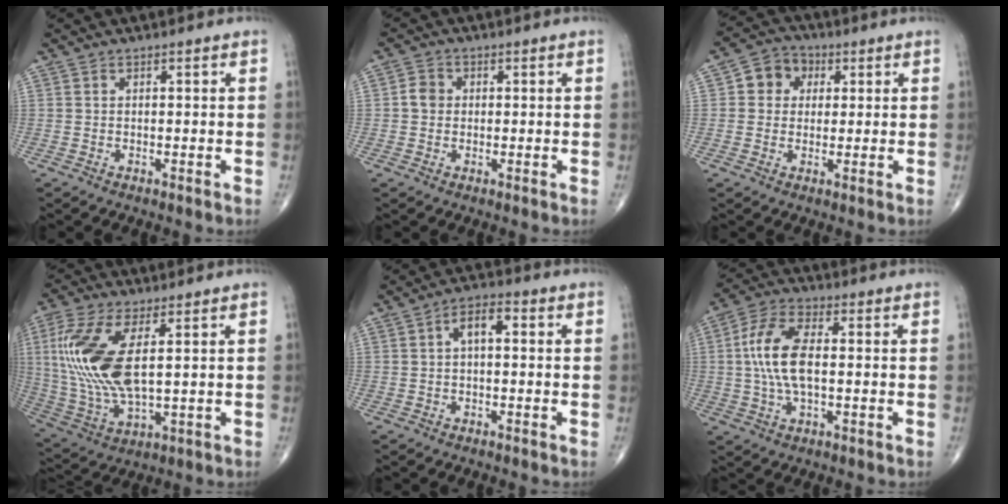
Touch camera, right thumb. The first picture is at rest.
{"total": 2.8, "force": [0.1, 2.5, 1.3], "torque": [-0.014, 0.005, -0.004]}
{"total": 6.4, "force": [1.5, 5.6, 2.8], "torque": [-0.014, 0.008, 0.015]}
{"total": 16.8, "force": [3.2, 7.0, 14.9], "torque": [-0.341, -0.012, 0.069]}
{"total": 3.0, "force": [0.4, 1.4, 2.6], "torque": [-0.041, 0.012, 0.003]}
{"total": 9.3, "force": [0.3, 4.2, 8.3], "torque": [-0.172, 0.006, 0.004]}